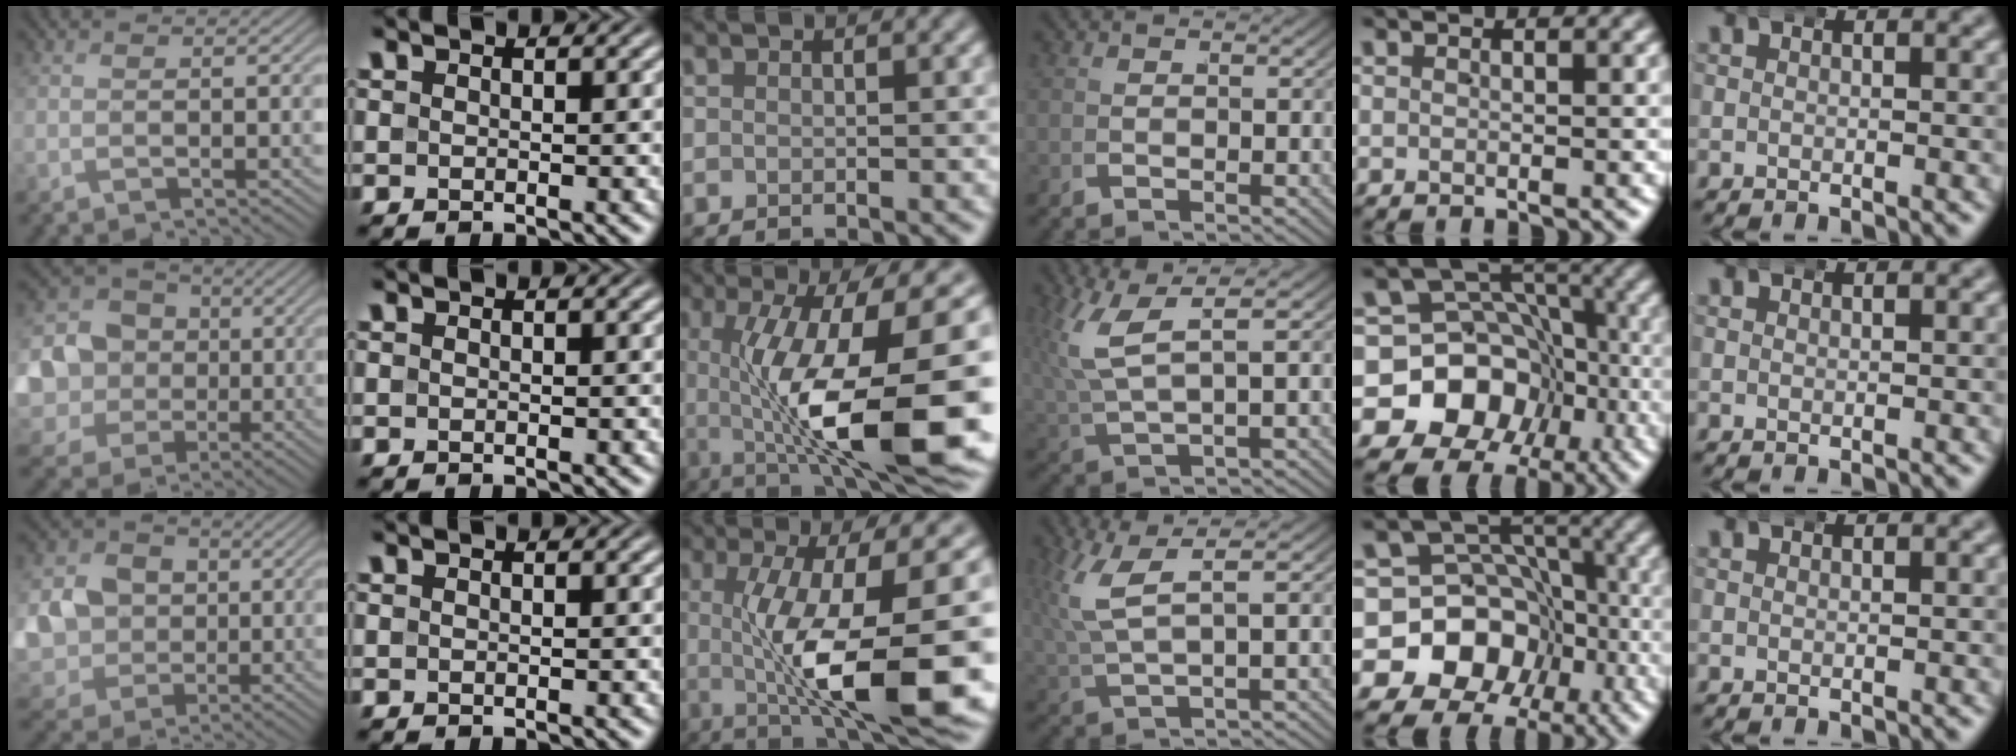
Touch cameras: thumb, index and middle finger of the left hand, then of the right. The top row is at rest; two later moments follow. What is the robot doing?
{"motion": "wrap", "object": "arm wrap"}